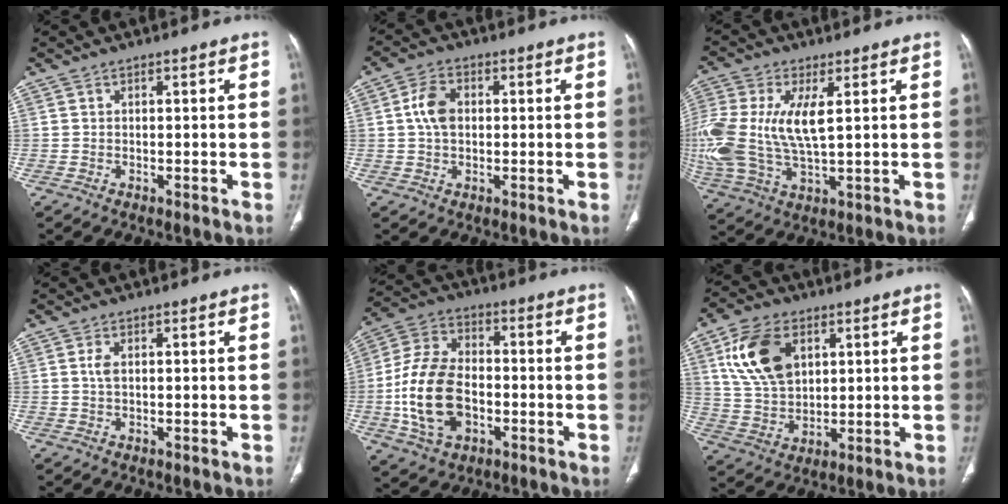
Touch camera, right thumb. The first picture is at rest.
{"total": 5.4, "force": [0.6, 3.7, 3.9], "torque": [-0.076, 0.008, 0.007]}
{"total": 18.7, "force": [2.5, 8.8, 16.3], "torque": [-0.395, -0.009, 0.048]}
{"total": 1.5, "force": [0.2, 0.7, 1.3], "torque": [-0.034, 0.002, 0.007]}
{"total": 15.8, "force": [-3.2, 10.3, 11.6], "torque": [-0.220, 0.022, -0.056]}
{"total": 13.4, "force": [4.8, 8.7, 9.1], "torque": [-0.155, -0.010, 0.098]}